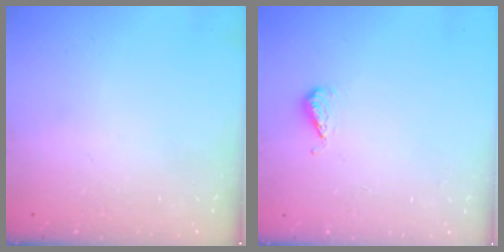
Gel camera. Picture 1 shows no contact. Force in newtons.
{"total": 4.0, "press": 3.8, "slide": 1.2}